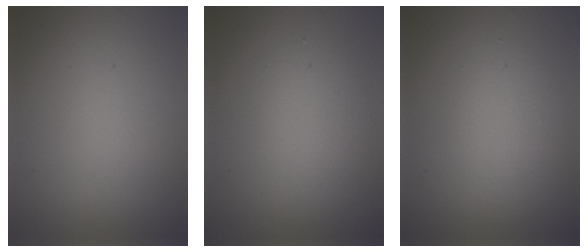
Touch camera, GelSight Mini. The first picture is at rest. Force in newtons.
{"total": 2.3, "press": 2.3, "slide": 0.2}
{"total": 2.3, "press": 2.3, "slide": 0.1}